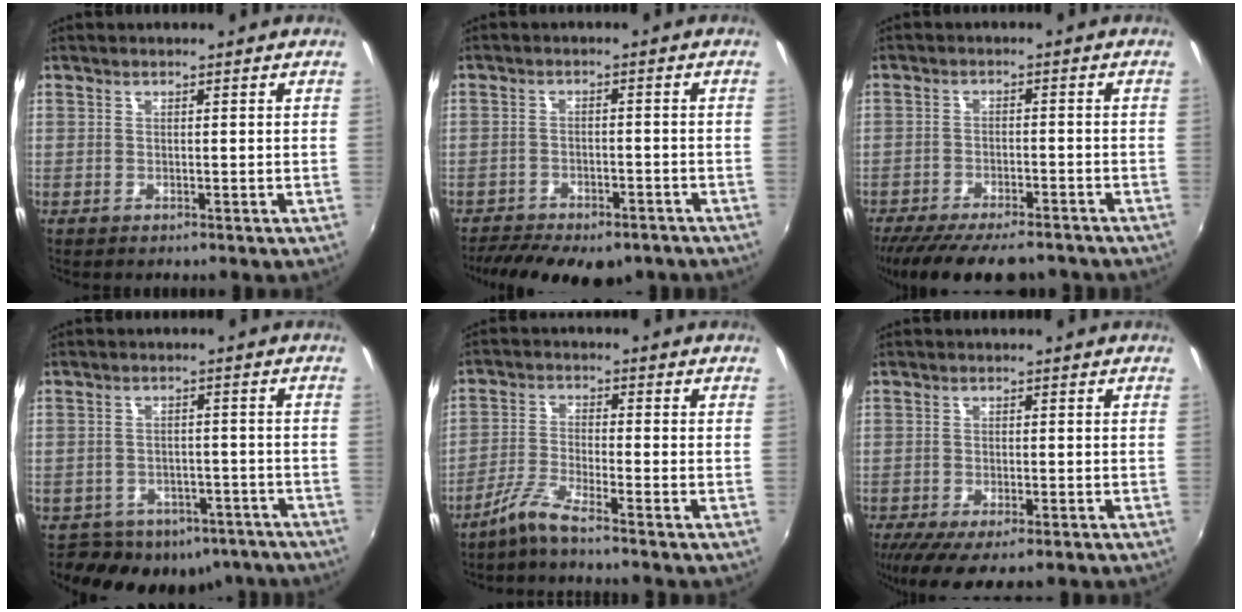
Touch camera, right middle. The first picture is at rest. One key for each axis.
{"total": 15.7, "fx": -12.1, "fy": 6.2, "fz": 7.7, "tx": -0.165, "ty": -0.032, "tz": -0.167}
{"total": 16.6, "fx": -13.8, "fy": 4.5, "fz": 8.0, "tx": -0.163, "ty": -0.040, "tz": -0.205}
{"total": 14.2, "fx": -10.4, "fy": 8.5, "fz": 4.5, "tx": -0.100, "ty": 0.012, "tz": -0.117}
{"total": 4.4, "fx": -3.7, "fy": -0.9, "fz": 2.1, "tx": -0.057, "ty": -0.002, "tz": -0.078}
{"total": 8.4, "fx": -5.5, "fy": 2.3, "fz": 5.8, "tx": -0.131, "ty": -0.044, "tz": -0.091}